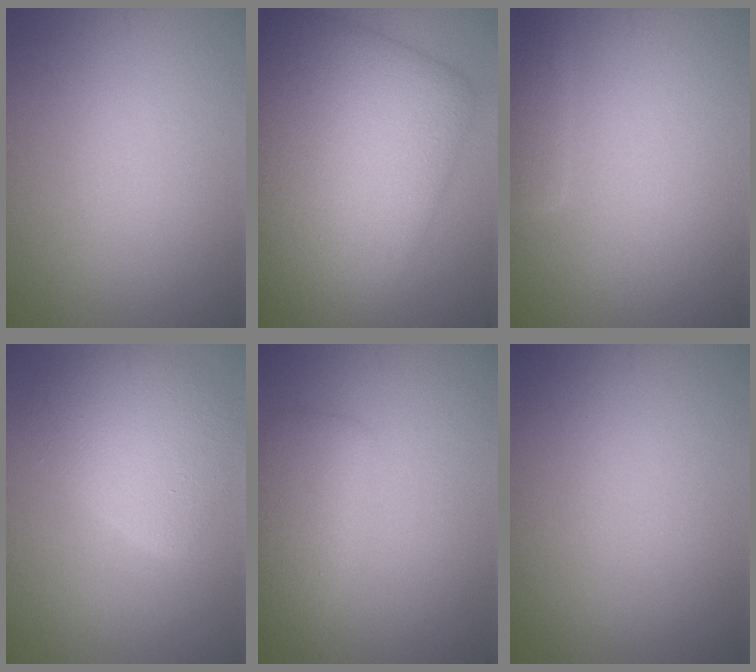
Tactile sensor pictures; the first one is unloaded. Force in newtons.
{"total": 14.6, "press": 14.6, "slide": 0.1}
{"total": 2.0, "press": 1.9, "slide": 0.3}
{"total": 4.9, "press": 4.9, "slide": 0.3}
{"total": 3.0, "press": 3.0, "slide": 0.2}
{"total": 0.0}